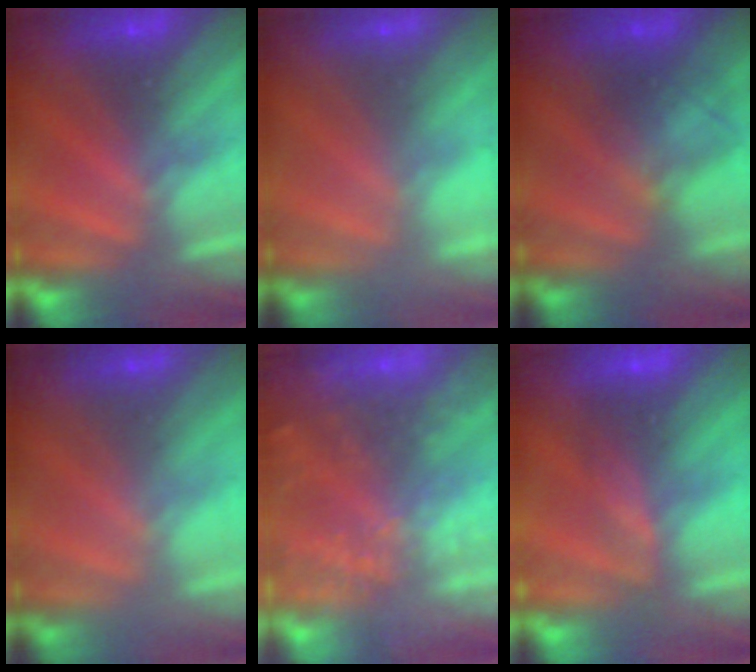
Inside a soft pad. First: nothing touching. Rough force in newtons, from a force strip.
{"total": 2.1}
{"total": 2.0}
{"total": 2.0}
{"total": 6.5}
{"total": 1.7}